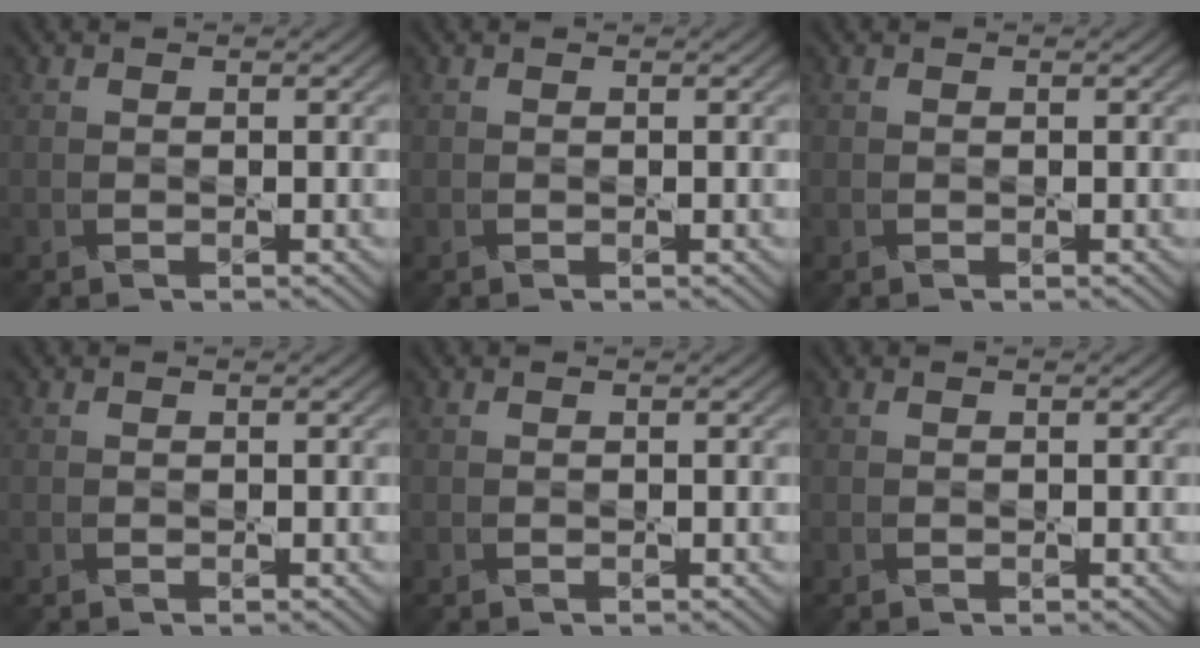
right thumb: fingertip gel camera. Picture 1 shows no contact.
{"total": 0.0}
{"total": 0.0}
{"total": 0.0}
{"total": 0.0}
{"total": 0.0}